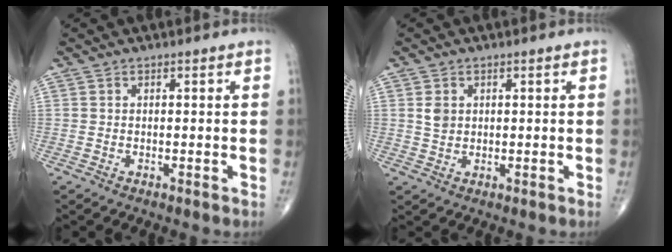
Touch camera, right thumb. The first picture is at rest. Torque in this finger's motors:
{"motor_torque": [-0.41, 0.21, 0.47, 0.19, 0.01]}